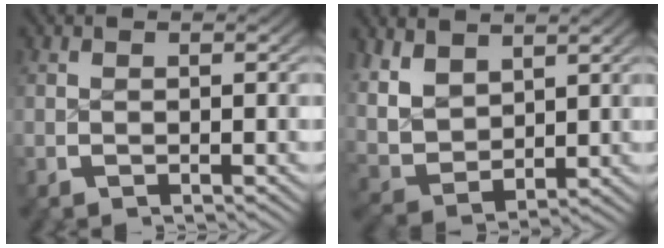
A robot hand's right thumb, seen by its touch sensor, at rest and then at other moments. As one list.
[{"total": 7.5, "force": [1.3, 5.8, 4.6], "torque": [-0.127, -0.034, 0.043]}]